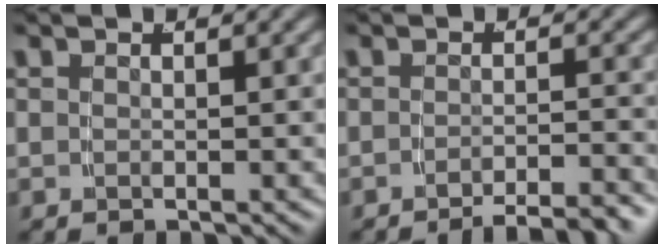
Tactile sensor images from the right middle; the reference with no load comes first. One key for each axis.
{"total": 5.3, "fx": -5.0, "fy": 0.3, "fz": 1.8, "tx": -0.012, "ty": -0.002, "tz": -0.080}